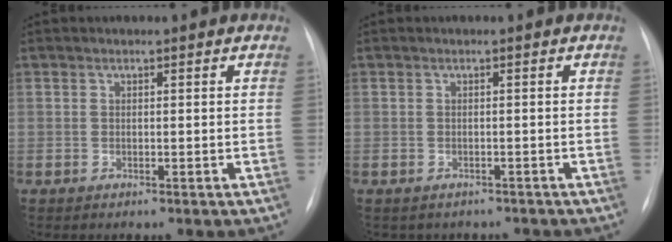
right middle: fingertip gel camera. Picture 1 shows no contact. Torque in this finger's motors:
{"motor_torque": [0.02, -0.03, 0.00, 0.00]}